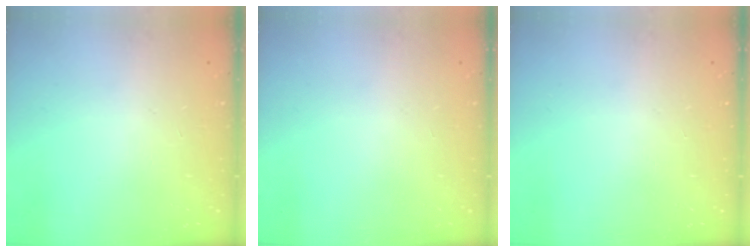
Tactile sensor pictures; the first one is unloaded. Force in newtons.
{"total": 0.0}
{"total": 0.0}